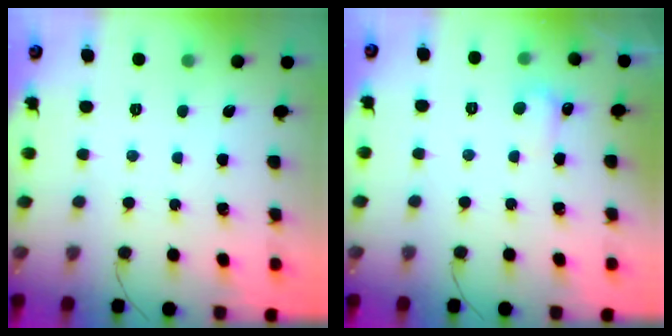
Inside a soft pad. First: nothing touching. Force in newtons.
{"total": 4.6, "press": 4.4, "slide": 1.3}